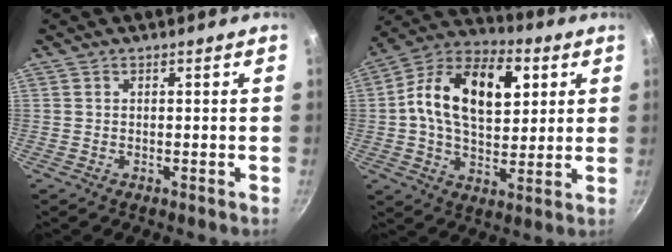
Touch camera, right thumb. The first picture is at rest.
{"total": 19.9, "force": [4.7, 12.2, 15.0], "torque": [-0.223, 0.008, 0.061]}